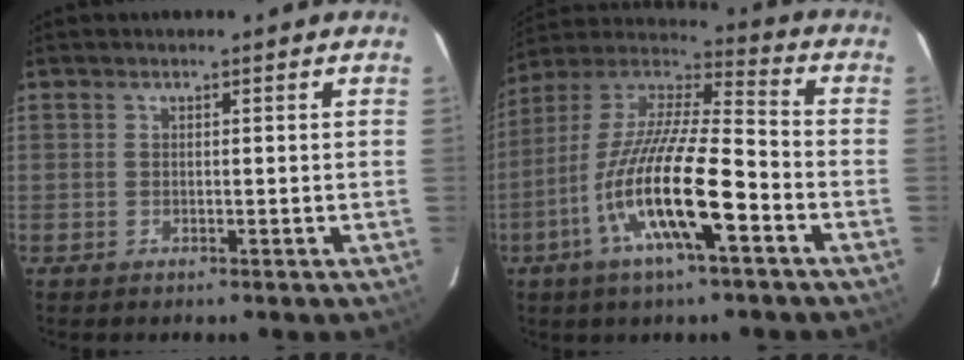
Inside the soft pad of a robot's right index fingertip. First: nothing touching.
{"total": 18.8, "force": [-7.9, 3.6, 16.6], "torque": [-0.314, -0.025, -0.158]}